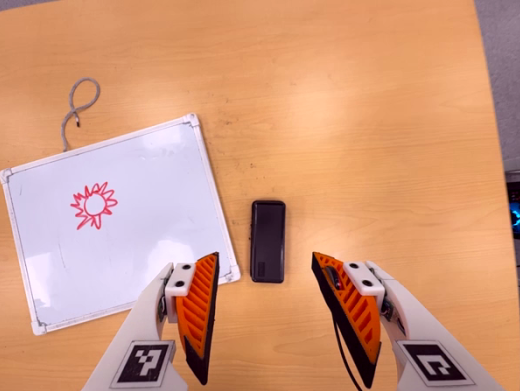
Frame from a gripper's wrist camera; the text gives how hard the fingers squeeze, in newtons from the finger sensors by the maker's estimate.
{"total": 0.0}